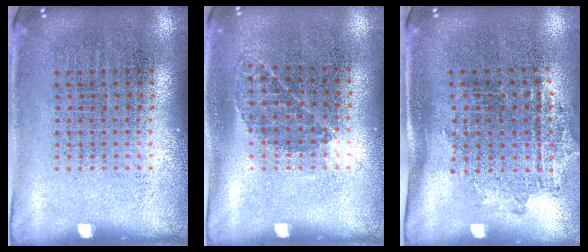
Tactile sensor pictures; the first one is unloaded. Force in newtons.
{"total": 0.9, "press": 0.6, "slide": 0.7}
{"total": 1.3, "press": 1.0, "slide": 0.9}